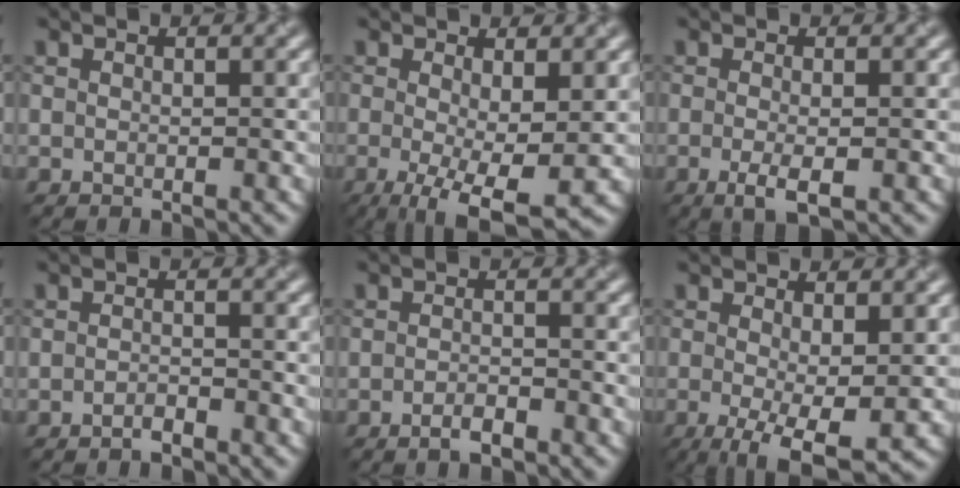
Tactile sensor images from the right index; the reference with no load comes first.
{"total": 6.8, "force": [-1.6, 1.9, 6.4], "torque": [-0.107, -0.005, -0.015]}
{"total": 2.0, "force": [-1.1, 0.1, 1.7], "torque": [-0.038, -0.003, -0.007]}
{"total": 1.3, "force": [-1.2, 0.0, 0.2], "torque": [-0.006, 0.006, -0.016]}
{"total": 1.6, "force": [-1.4, 0.1, 0.6], "torque": [-0.011, 0.008, -0.020]}
{"total": 5.6, "force": [-1.5, 1.4, 5.2], "torque": [-0.098, -0.007, -0.012]}